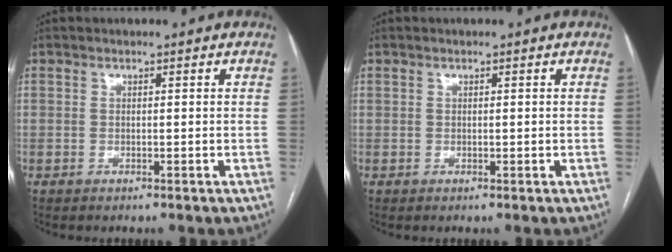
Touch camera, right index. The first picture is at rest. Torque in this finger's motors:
{"motor_torque": [-0.18, -0.04, 0.00, 0.00]}